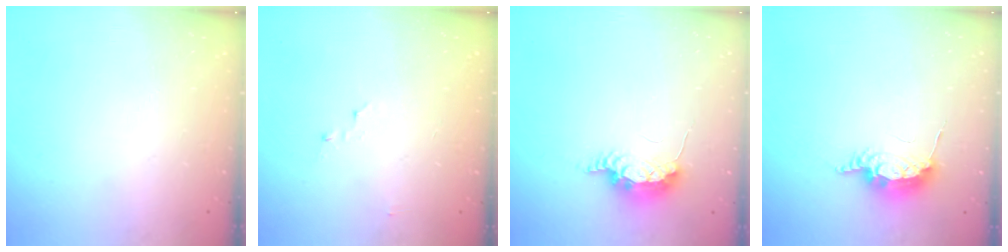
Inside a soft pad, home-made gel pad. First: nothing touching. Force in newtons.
{"total": 2.8, "press": 2.8, "slide": 0.3}
{"total": 7.4, "press": 7.1, "slide": 1.9}
{"total": 8.3, "press": 8.3, "slide": 0.2}